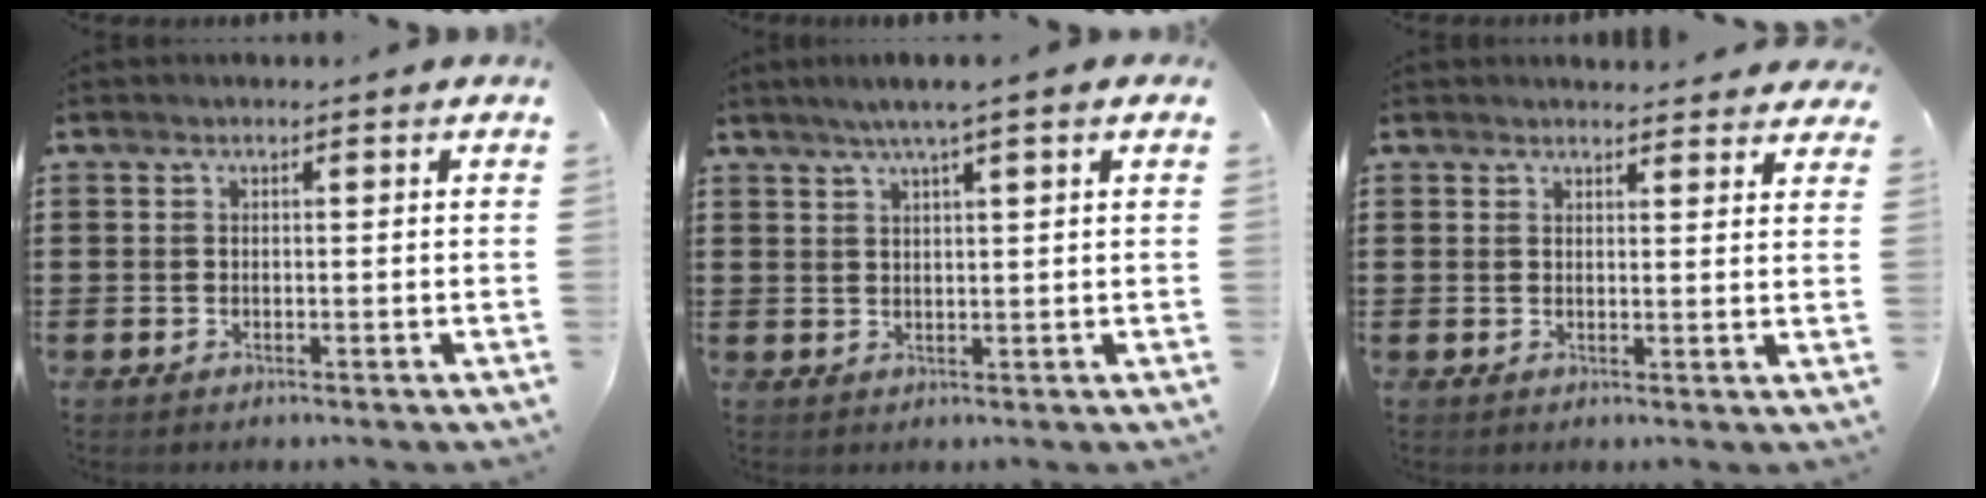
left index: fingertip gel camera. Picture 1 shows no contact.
{"total": 3.1, "force": [1.8, -0.2, 2.5], "torque": [-0.050, 0.001, 0.032]}
{"total": 2.3, "force": [2.3, 0.2, 0.3], "torque": [-0.003, -0.008, 0.043]}